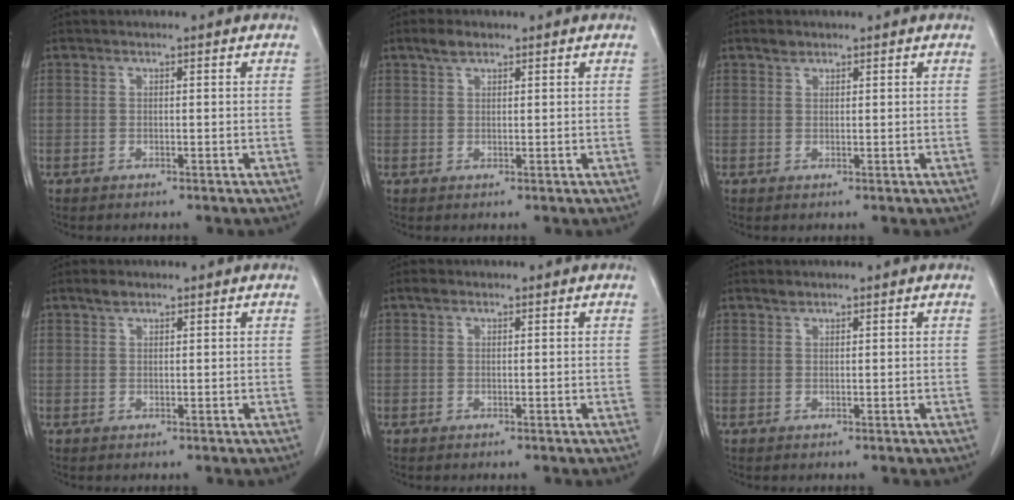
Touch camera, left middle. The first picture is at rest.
{"total": 2.2, "force": [1.6, 0.9, 1.2], "torque": [-0.029, 0.007, 0.031]}
{"total": 1.1, "force": [0.9, 0.6, 0.3], "torque": [-0.008, 0.001, 0.016]}
{"total": 1.5, "force": [1.1, 0.6, 0.7], "torque": [-0.018, 0.004, 0.022]}
{"total": 0.9, "force": [0.6, 0.5, 0.4], "torque": [-0.011, 0.010, 0.009]}
{"total": 0.8, "force": [0.7, 0.3, 0.2], "torque": [-0.008, 0.001, 0.014]}